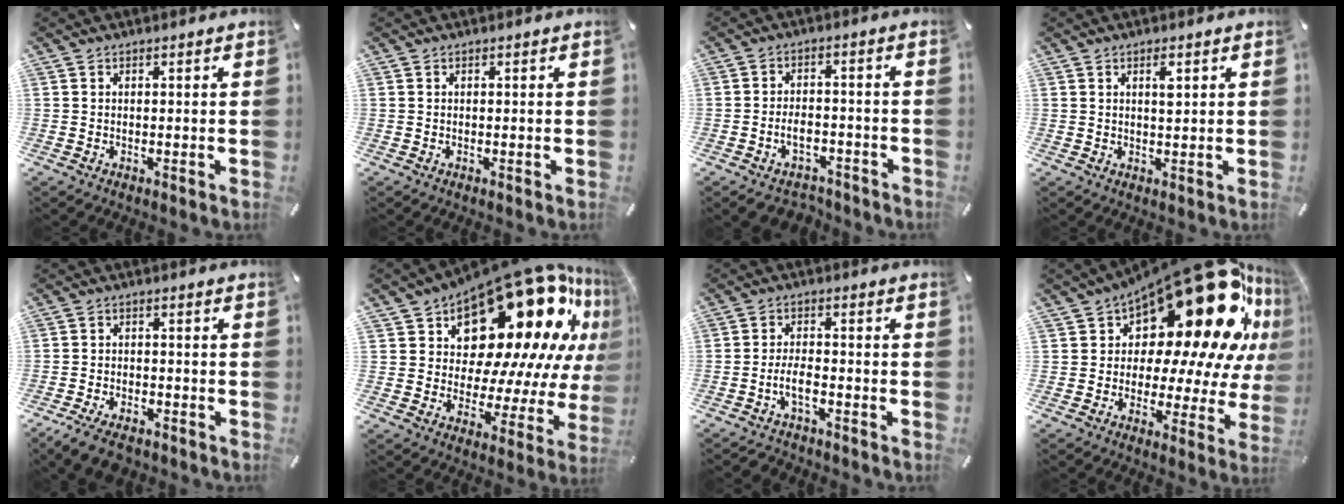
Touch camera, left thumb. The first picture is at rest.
{"total": 0.0}
{"total": 5.8, "force": [-3.0, 3.7, 3.3], "torque": [-0.065, 0.019, -0.055]}
{"total": 2.2, "force": [1.0, 0.7, 1.9], "torque": [-0.033, -0.001, 0.015]}
{"total": 5.4, "force": [-4.1, 2.4, 2.7], "torque": [-0.060, 0.015, -0.079]}
{"total": 27.2, "force": [15.4, 13.8, 17.7], "torque": [-0.235, -0.129, 0.274]}
{"total": 5.1, "force": [-2.7, 2.3, 3.7], "torque": [-0.072, 0.014, -0.051]}
{"total": 25.5, "force": [13.8, 11.7, 18.0], "torque": [-0.261, -0.124, 0.235]}